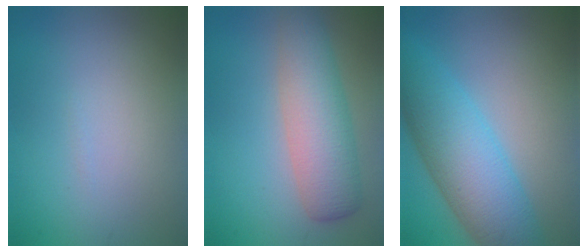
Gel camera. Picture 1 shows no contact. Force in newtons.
{"total": 5.8, "press": 5.8, "slide": 0.2}
{"total": 8.0, "press": 8.0, "slide": 0.2}